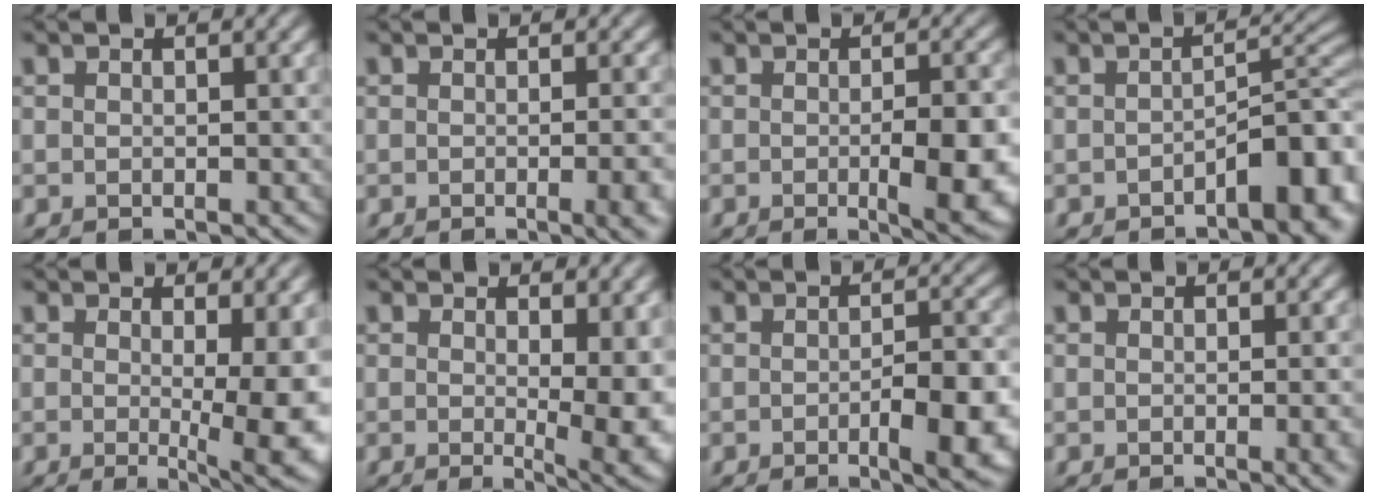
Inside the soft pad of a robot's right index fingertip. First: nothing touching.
{"total": 6.0, "force": [-1.3, 2.6, 5.3], "torque": [-0.026, 0.000, -0.008]}
{"total": 6.7, "force": [-1.3, 1.8, 6.4], "torque": [-0.086, -0.014, -0.009]}
{"total": 5.5, "force": [-2.3, 2.0, 4.6], "torque": [-0.058, 0.012, -0.035]}
{"total": 8.0, "force": [-0.2, 2.0, 7.8], "torque": [-0.068, -0.009, -0.008]}
{"total": 6.6, "force": [0.2, 2.1, 6.3], "torque": [-0.059, -0.012, 0.004]}
{"total": 6.5, "force": [-2.0, 1.9, 5.9], "torque": [-0.083, -0.007, -0.023]}
{"total": 3.2, "force": [-0.7, 1.1, 2.9], "torque": [-0.024, -0.005, -0.006]}